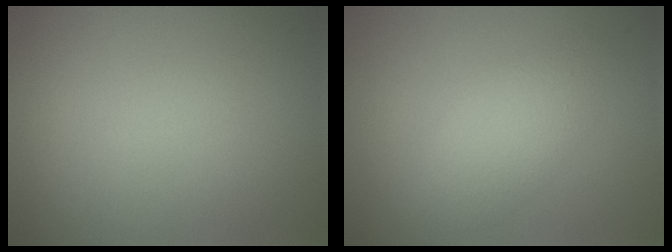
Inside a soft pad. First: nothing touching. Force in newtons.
{"total": 2.8, "press": 2.8, "slide": 0.2}